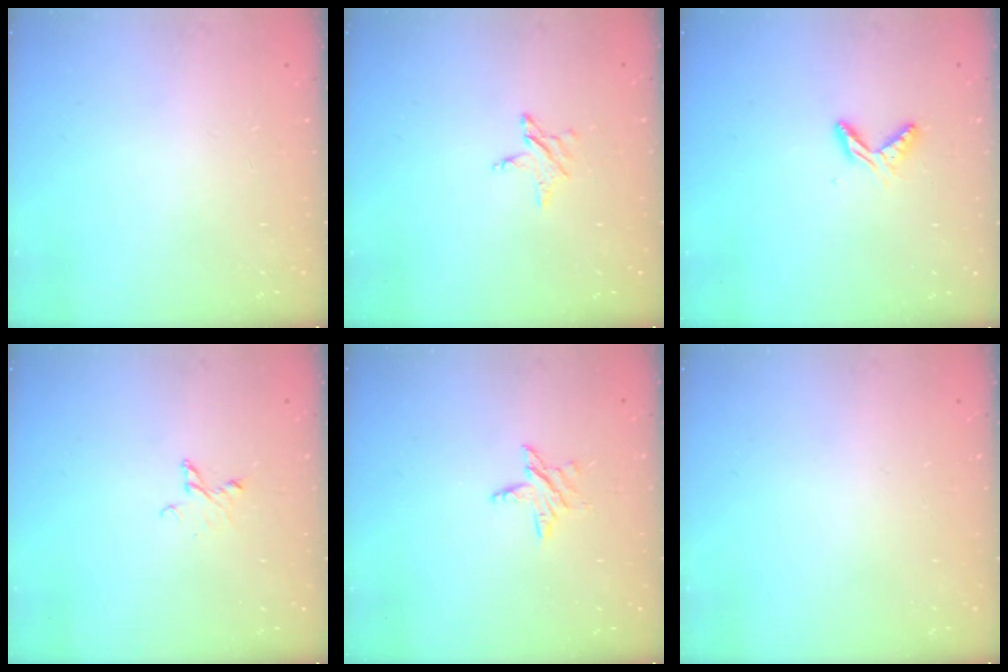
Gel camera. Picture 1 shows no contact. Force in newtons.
{"total": 3.2, "press": 3.2, "slide": 0.3}
{"total": 5.0, "press": 5.0, "slide": 0.4}
{"total": 3.7, "press": 3.7, "slide": 0.3}
{"total": 5.0, "press": 5.0, "slide": 0.6}
{"total": 0.0}